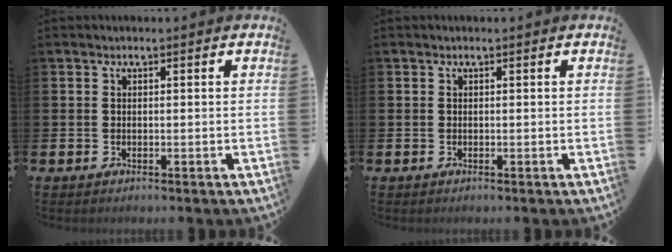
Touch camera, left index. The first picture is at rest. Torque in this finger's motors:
{"motor_torque": [0.01, 0.00, 0.05, 0.02]}